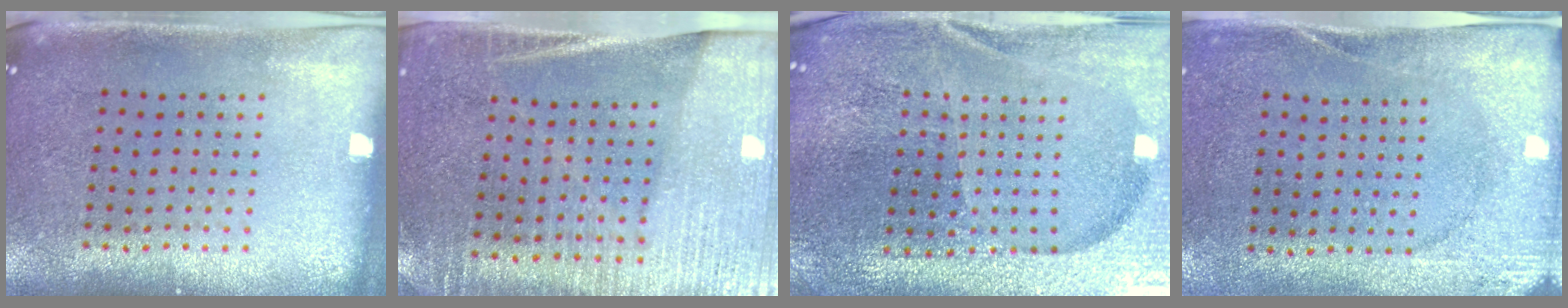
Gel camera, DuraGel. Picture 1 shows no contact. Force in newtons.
{"total": 3.4, "press": 3.0, "slide": 1.6}
{"total": 4.9, "press": 4.6, "slide": 1.6}
{"total": 2.6, "press": 2.1, "slide": 1.6}